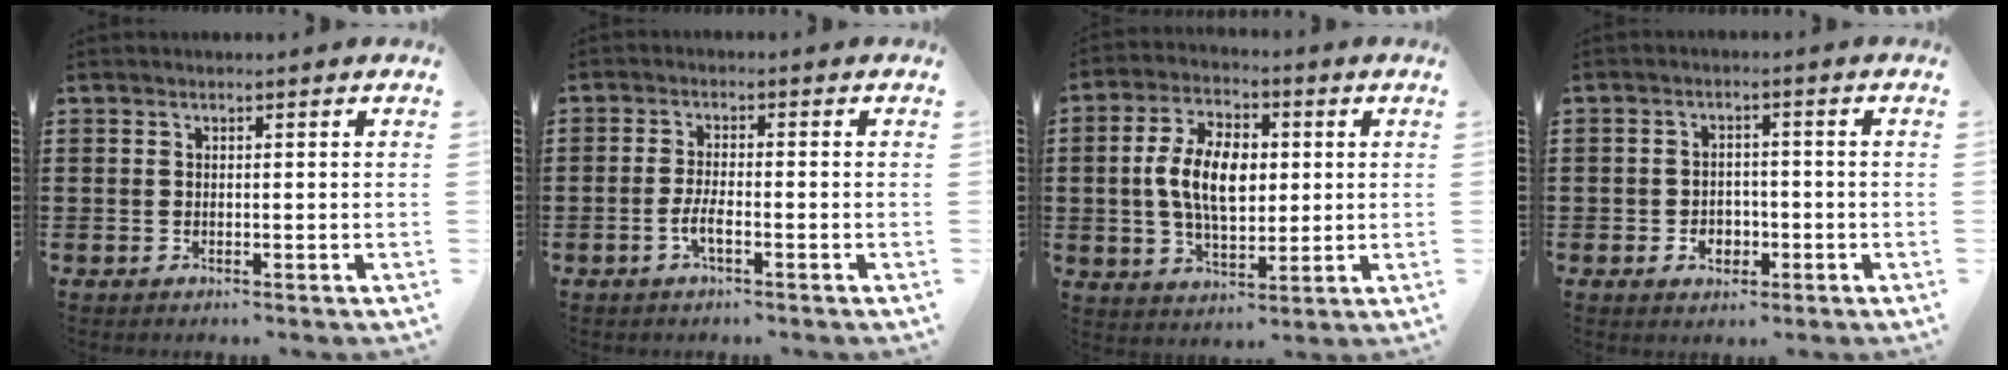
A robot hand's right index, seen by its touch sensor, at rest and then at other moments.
{"total": 2.9, "force": [-1.4, 0.5, 2.5], "torque": [-0.057, -0.005, -0.029]}
{"total": 9.7, "force": [0.5, 5.6, 7.9], "torque": [-0.172, 0.013, 0.006]}
{"total": 2.8, "force": [-1.1, 2.2, 1.3], "torque": [-0.022, 0.000, -0.026]}